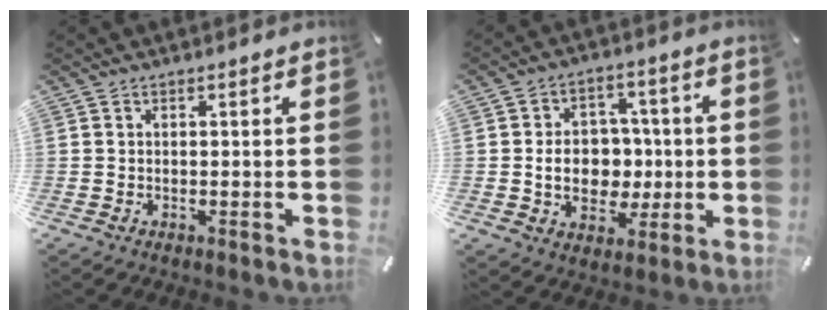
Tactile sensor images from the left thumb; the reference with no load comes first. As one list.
[{"total": 10.9, "force": [-0.8, 9.0, 6.0], "torque": [-0.090, 0.011, -0.009]}]